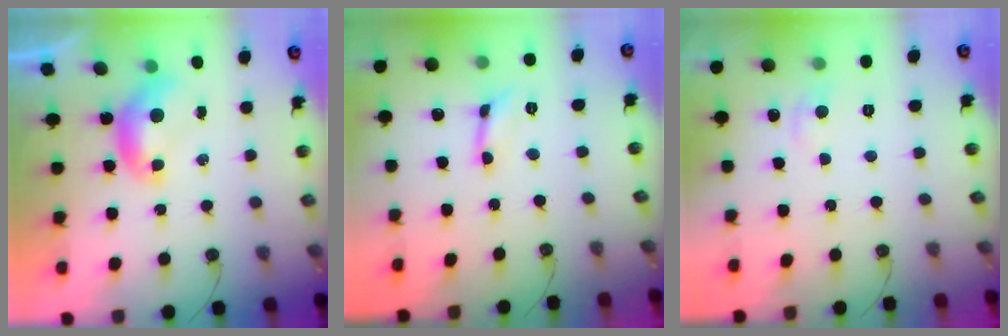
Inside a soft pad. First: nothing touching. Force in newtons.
{"total": 0.0}
{"total": 0.9, "press": 0.3, "slide": 0.8}